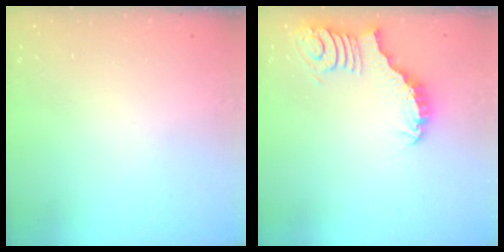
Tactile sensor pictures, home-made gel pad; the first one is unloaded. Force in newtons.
{"total": 3.9, "press": 3.8, "slide": 0.8}